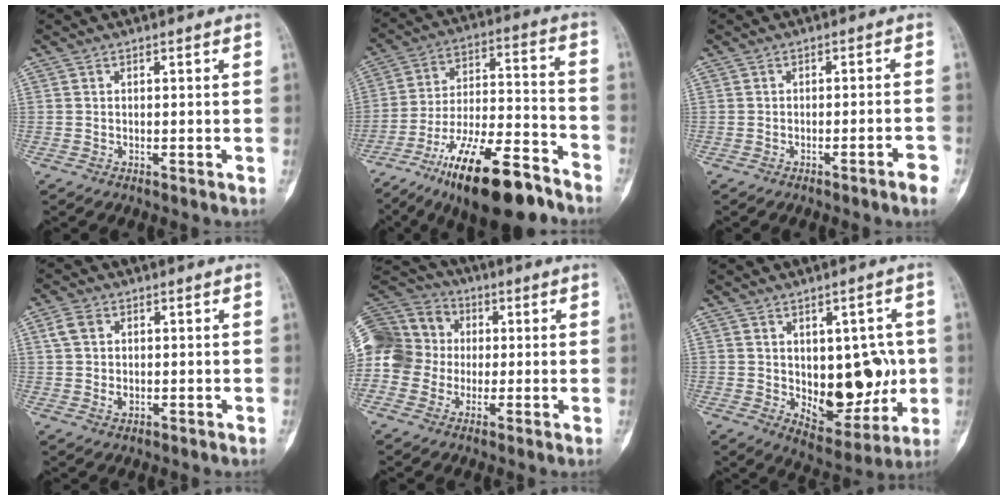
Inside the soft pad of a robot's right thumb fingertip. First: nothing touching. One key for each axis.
{"total": 21.7, "fx": -14.5, "fy": 6.3, "fz": 14.8, "tx": -0.241, "ty": 0.079, "tz": -0.243}
{"total": 2.9, "fx": -1.8, "fy": -0.1, "fz": 2.3, "tx": -0.037, "ty": 0.011, "tz": -0.026}
{"total": 4.5, "fx": 1.0, "fy": 3.4, "fz": 2.8, "tx": -0.051, "ty": 0.000, "tz": 0.020}
{"total": 19.5, "fx": 0.7, "fy": 18.1, "fz": 7.3, "tx": -0.176, "ty": 0.067, "tz": 0.015}
{"total": 14.5, "fx": -0.1, "fy": 8.3, "fz": 11.9, "tx": -0.110, "ty": -0.009, "tz": 0.021}